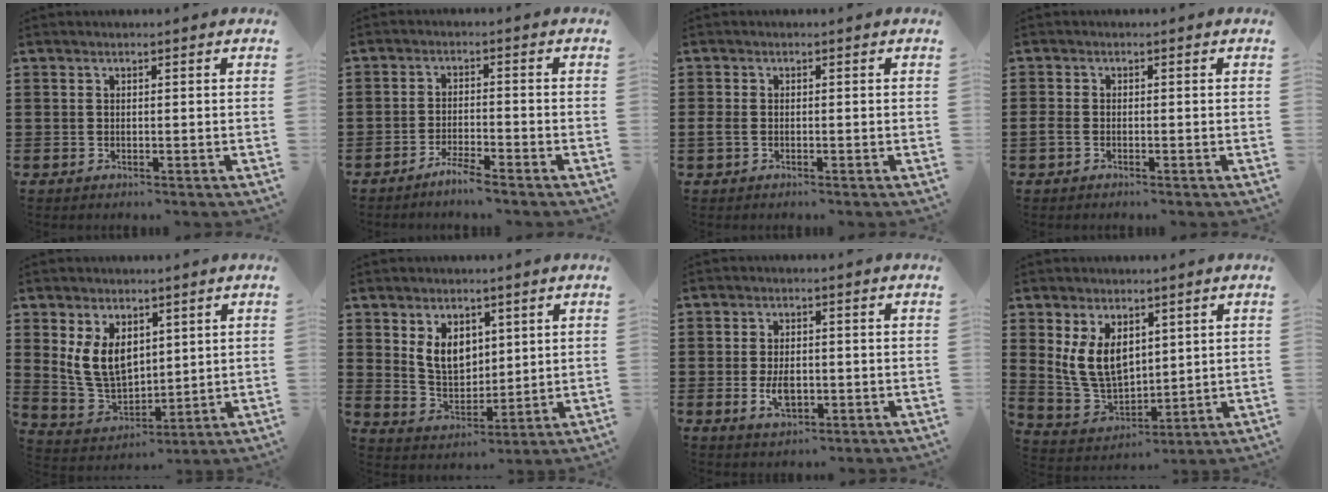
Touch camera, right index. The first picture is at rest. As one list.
[{"total": 3.0, "force": [-2.8, -0.2, 1.1], "torque": [-0.027, 0.003, -0.055]}, {"total": 1.3, "force": [-0.6, 0.8, 0.9], "torque": [-0.028, -0.005, -0.012]}, {"total": 1.2, "force": [-0.8, 0.5, 0.7], "torque": [-0.022, -0.004, -0.017]}, {"total": 8.4, "force": [3.0, 5.8, 5.2], "torque": [-0.137, 0.003, 0.056]}, {"total": 6.9, "force": [2.7, 4.8, 4.2], "torque": [-0.097, 0.008, 0.049]}, {"total": 4.3, "force": [-0.9, 2.4, 3.5], "torque": [-0.069, 0.001, -0.015]}, {"total": 8.4, "force": [3.0, 5.6, 5.5], "torque": [-0.142, 0.005, 0.055]}]